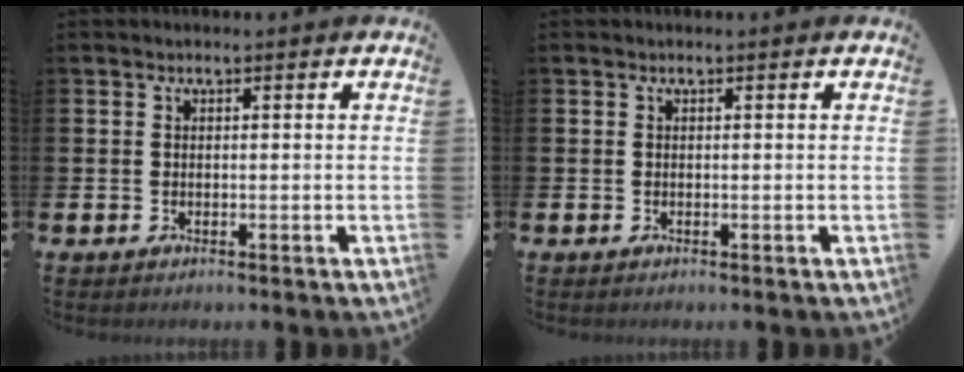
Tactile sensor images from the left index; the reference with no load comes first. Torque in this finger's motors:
{"motor_torque": [0.00, 0.00, 0.00, 0.00]}